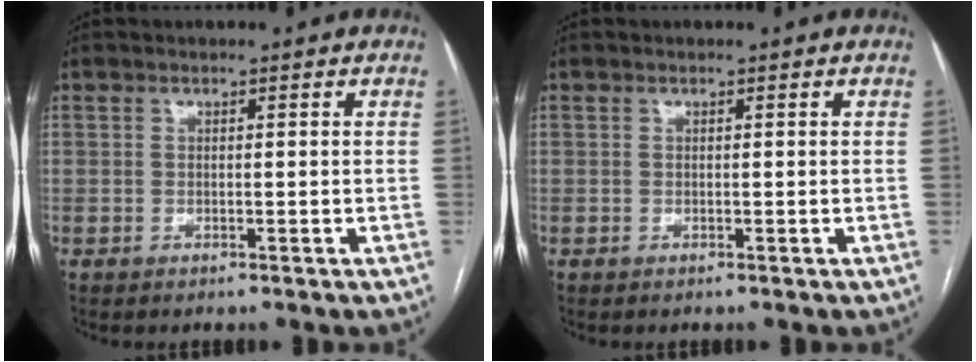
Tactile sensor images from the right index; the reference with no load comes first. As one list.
[{"total": 0.0}]